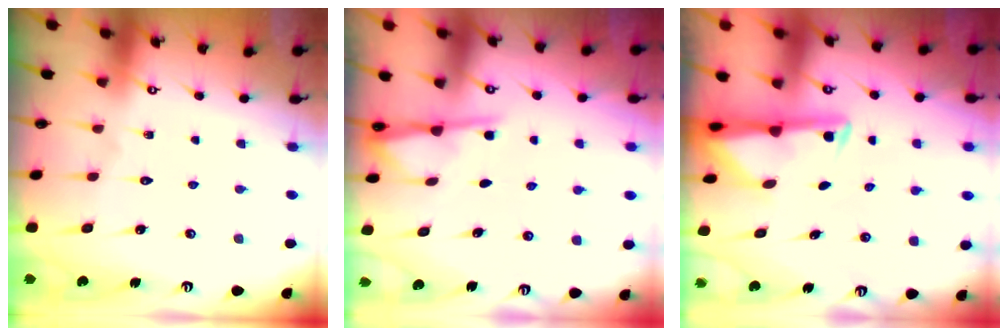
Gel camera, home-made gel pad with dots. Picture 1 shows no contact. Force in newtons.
{"total": 2.2, "press": 2.2, "slide": 0.3}
{"total": 2.8, "press": 2.8, "slide": 0.7}